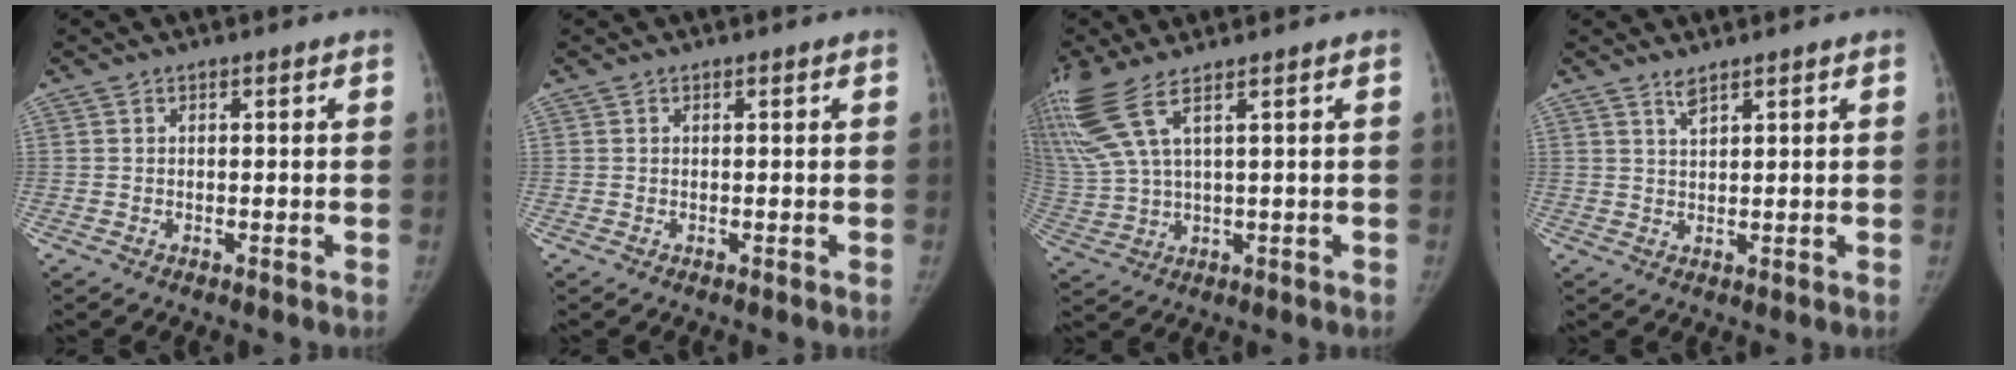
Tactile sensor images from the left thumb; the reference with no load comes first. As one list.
[{"total": 0.0}, {"total": 12.2, "force": [6.7, 3.4, 9.6], "torque": [-0.262, -0.012, 0.144]}, {"total": 1.6, "force": [1.4, 0.3, 0.7], "torque": [-0.009, -0.012, 0.030]}]